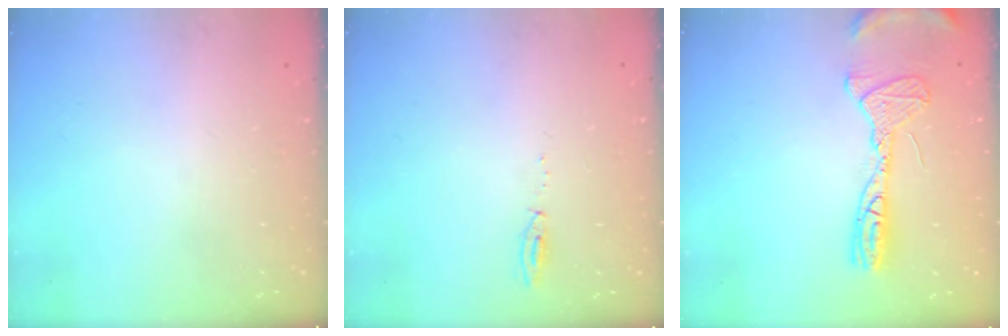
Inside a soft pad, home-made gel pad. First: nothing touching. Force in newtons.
{"total": 4.8, "press": 4.7, "slide": 1.0}
{"total": 12.5, "press": 12.3, "slide": 2.3}